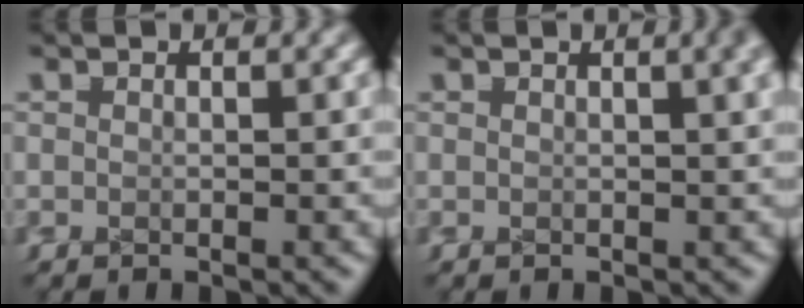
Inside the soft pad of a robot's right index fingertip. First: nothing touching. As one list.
[{"total": 0.9, "force": [0.5, -0.1, 0.7], "torque": [-0.005, 0.004, 0.007]}]